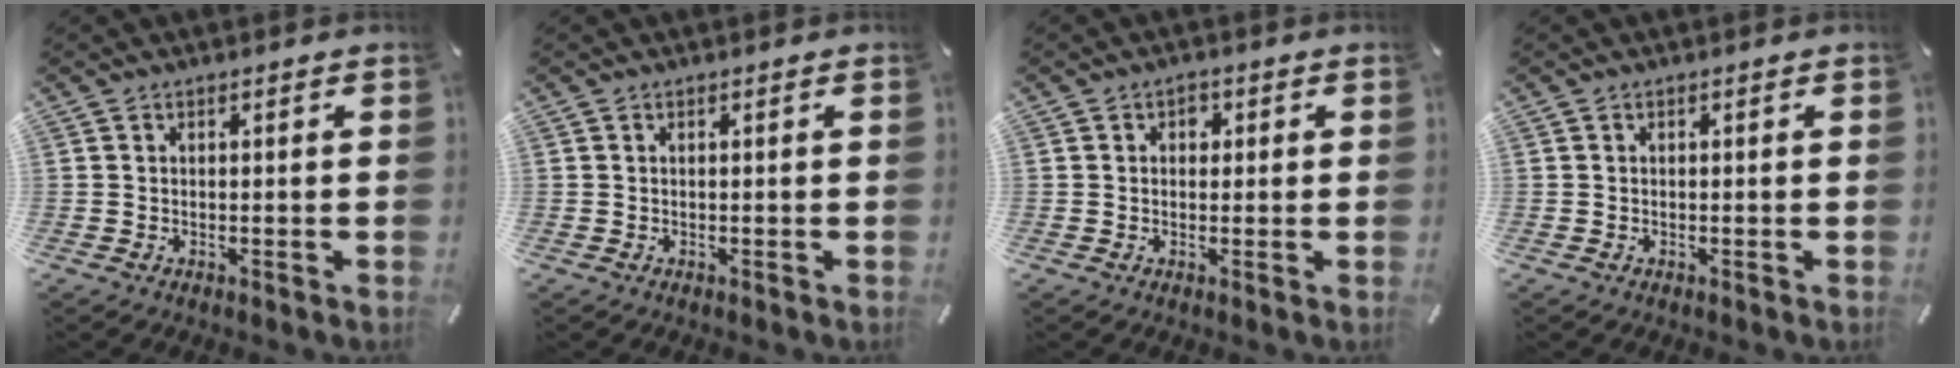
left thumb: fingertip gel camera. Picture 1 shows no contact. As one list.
[{"total": 0.0}, {"total": 2.1, "force": [0.4, 1.7, 1.0], "torque": [-0.007, 0.002, 0.000]}, {"total": 0.0}]